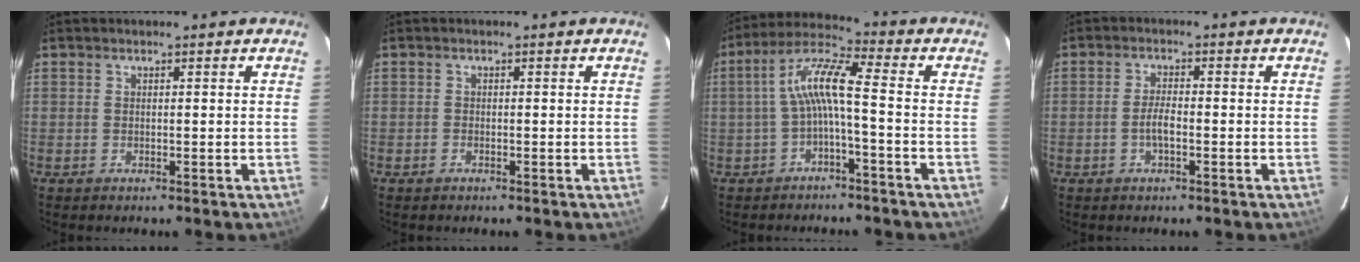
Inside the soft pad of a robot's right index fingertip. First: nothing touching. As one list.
[{"total": 0.7, "force": [-0.6, 0.5, 0.0], "torque": [-0.002, 0.002, -0.011]}, {"total": 8.0, "force": [-1.5, 0.7, 7.8], "torque": [-0.176, 0.022, -0.029]}, {"total": 2.8, "force": [-1.0, 0.7, 2.5], "torque": [-0.051, 0.003, -0.019]}]